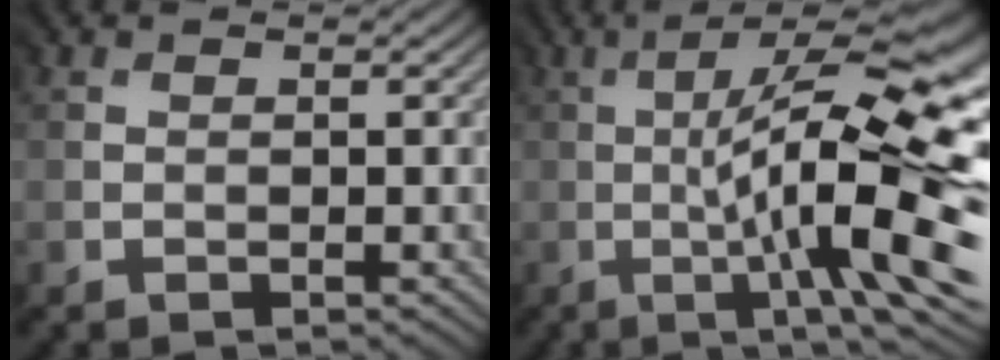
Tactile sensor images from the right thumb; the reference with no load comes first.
{"total": 17.6, "force": [-1.8, 3.6, 17.1], "torque": [-0.248, 0.013, -0.009]}